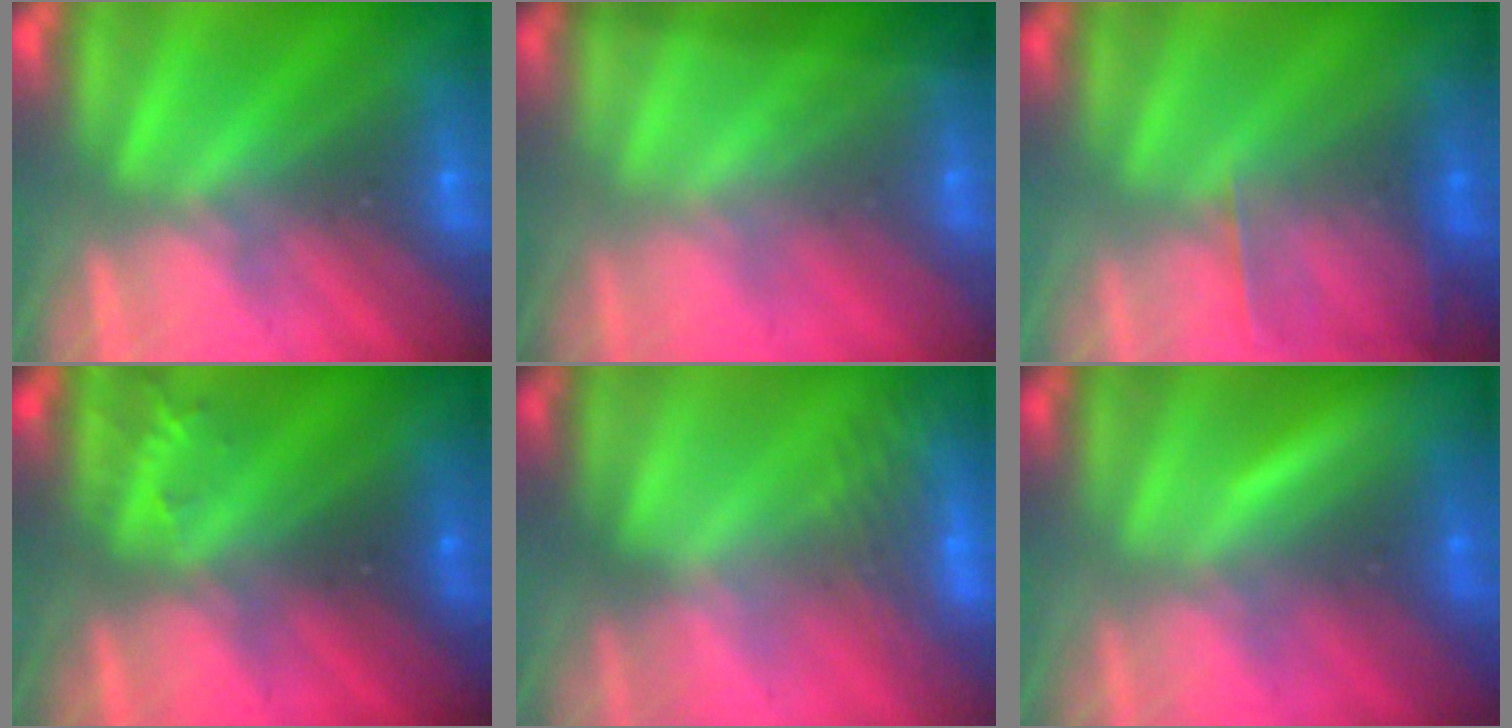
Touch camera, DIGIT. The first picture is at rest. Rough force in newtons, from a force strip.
{"total": 1.4}
{"total": 2.2}
{"total": 2.9}
{"total": 2.8}
{"total": 1.7}